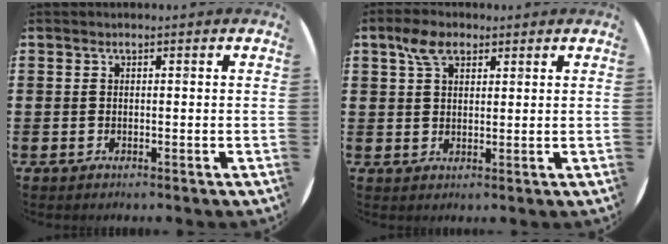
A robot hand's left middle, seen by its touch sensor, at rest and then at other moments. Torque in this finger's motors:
{"motor_torque": [0.64, -0.51, 0.01, 0.00]}